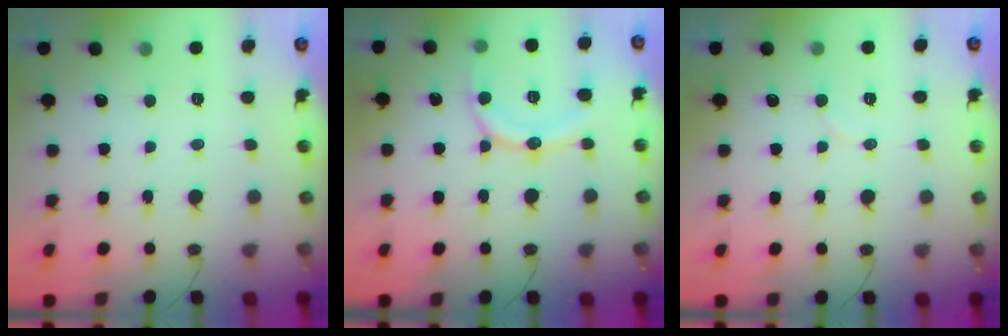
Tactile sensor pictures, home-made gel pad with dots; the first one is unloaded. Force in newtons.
{"total": 12.6, "press": 12.5, "slide": 1.4}
{"total": 4.4, "press": 4.4, "slide": 0.3}